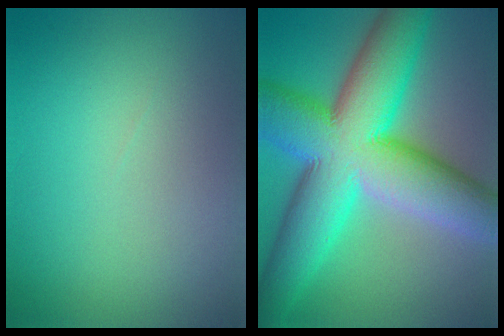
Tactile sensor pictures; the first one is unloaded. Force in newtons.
{"total": 16.3, "press": 16.3, "slide": 0.1}